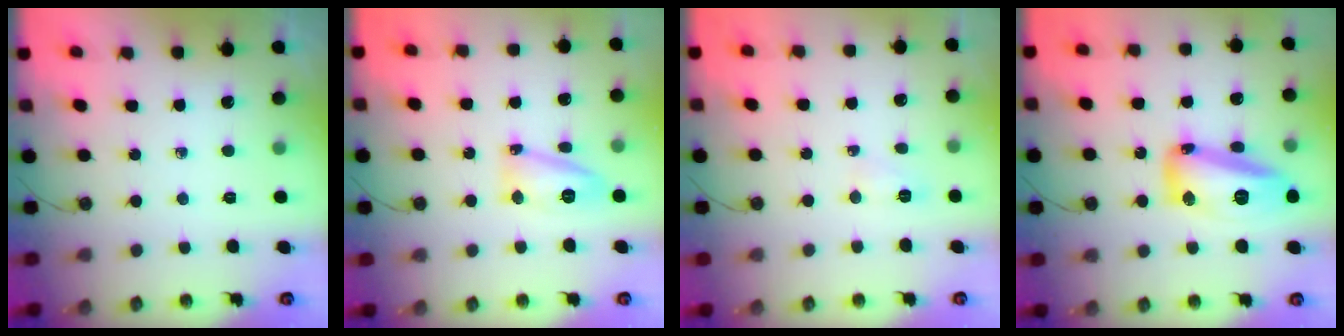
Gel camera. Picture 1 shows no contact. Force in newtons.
{"total": 12.0, "press": 11.9, "slide": 1.3}
{"total": 3.4, "press": 3.3, "slide": 0.6}
{"total": 15.9, "press": 15.8, "slide": 1.4}